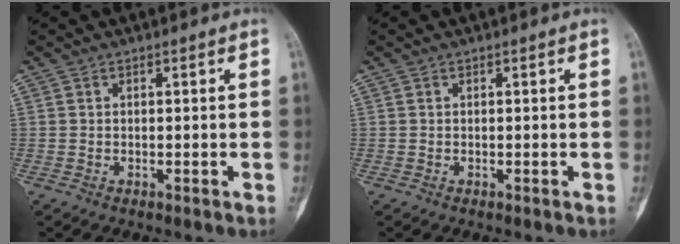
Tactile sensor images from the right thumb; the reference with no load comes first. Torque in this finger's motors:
{"motor_torque": [0.00, 0.00, 0.03, -0.02, 0.00]}